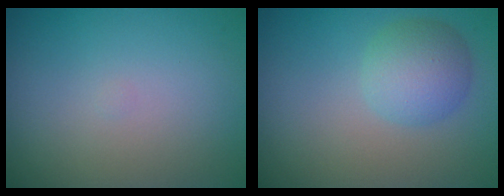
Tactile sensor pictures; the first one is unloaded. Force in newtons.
{"total": 3.6, "press": 3.6, "slide": 0.1}